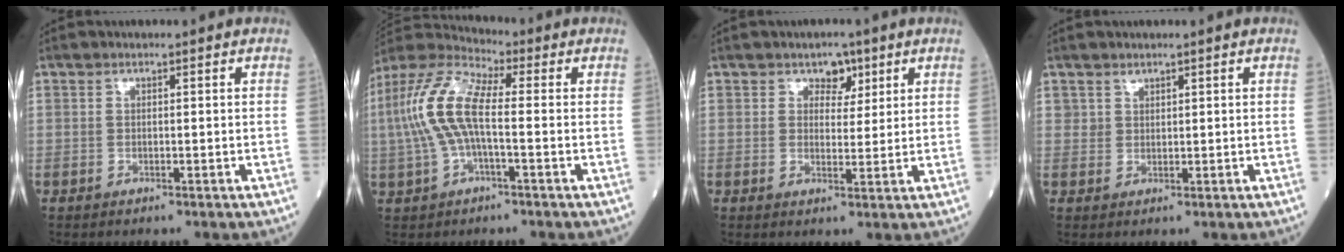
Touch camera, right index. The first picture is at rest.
{"total": 11.2, "force": [-0.1, 3.3, 10.7], "torque": [-0.249, 0.025, -0.009]}
{"total": 3.3, "force": [1.9, 2.2, 1.5], "torque": [-0.013, 0.002, 0.026]}
{"total": 1.2, "force": [0.9, 0.8, 0.1], "torque": [0.010, -0.004, 0.013]}